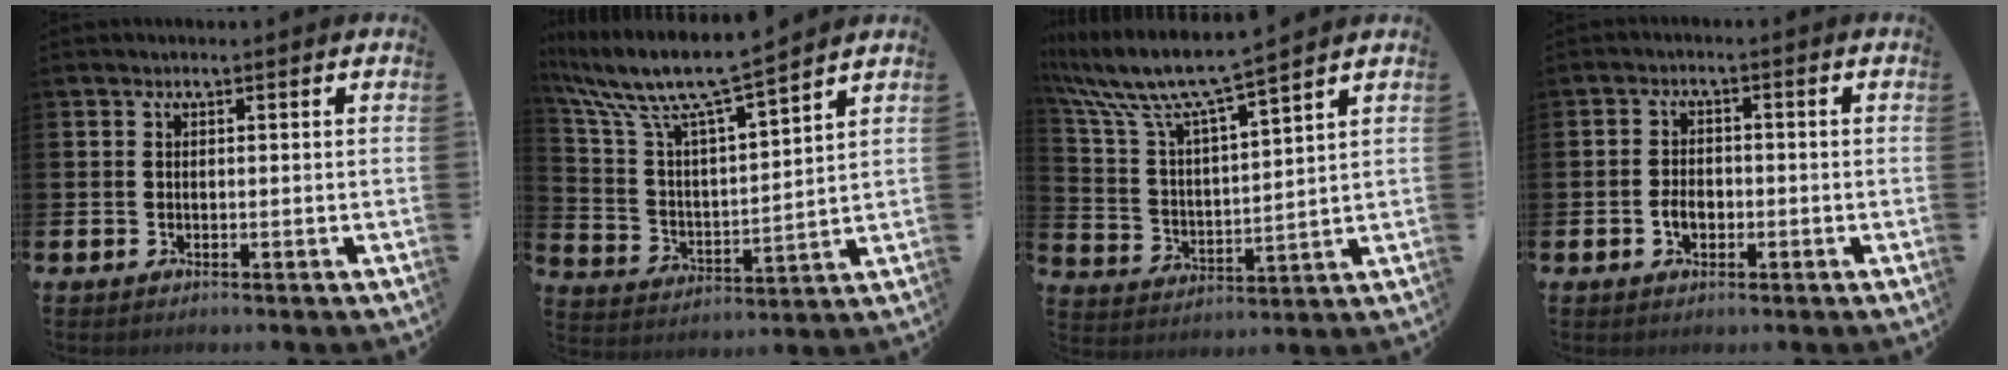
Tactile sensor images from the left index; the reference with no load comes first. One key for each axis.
{"total": 9.9, "fx": 8.7, "fy": 0.8, "fz": 4.5, "tx": -0.128, "ty": -0.055, "tz": 0.147}
{"total": 8.4, "fx": 7.6, "fy": 0.5, "fz": 3.6, "tx": -0.108, "ty": -0.048, "tz": 0.126}
{"total": 2.6, "fx": -0.8, "fy": 1.8, "fz": 1.7, "tx": -0.022, "ty": -0.001, "tz": -0.019}